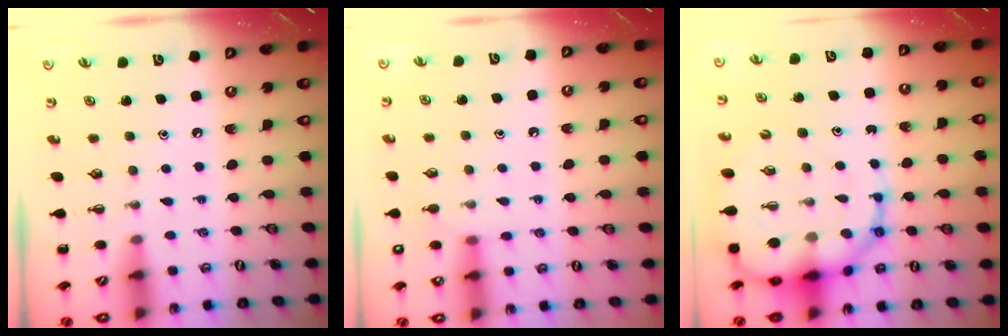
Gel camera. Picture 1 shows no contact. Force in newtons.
{"total": 7.4, "press": 7.2, "slide": 1.7}
{"total": 16.1, "press": 15.4, "slide": 4.5}